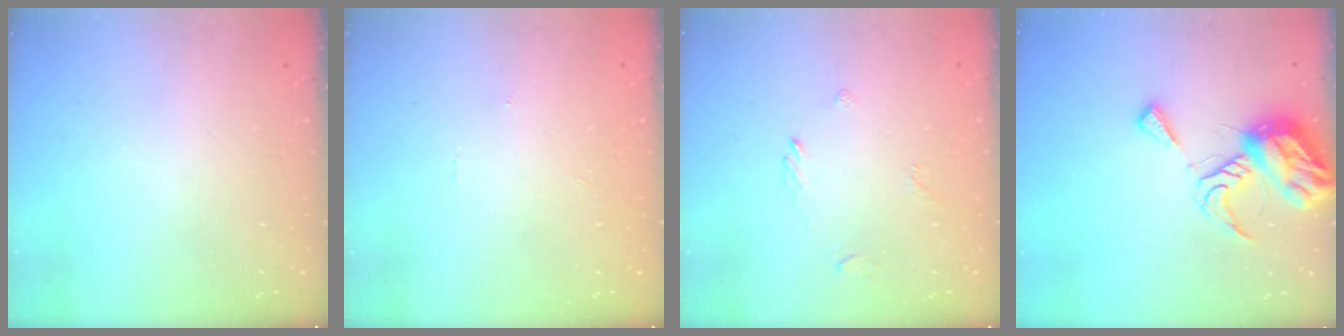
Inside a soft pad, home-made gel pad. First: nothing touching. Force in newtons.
{"total": 0.0}
{"total": 2.6, "press": 2.5, "slide": 0.8}
{"total": 11.9, "press": 11.8, "slide": 1.3}